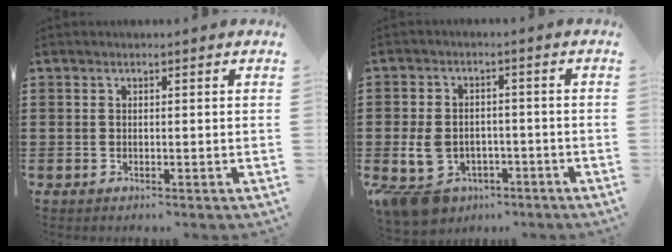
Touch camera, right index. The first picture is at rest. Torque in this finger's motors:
{"motor_torque": [1.07, 1.07, 0.89, 0.18]}